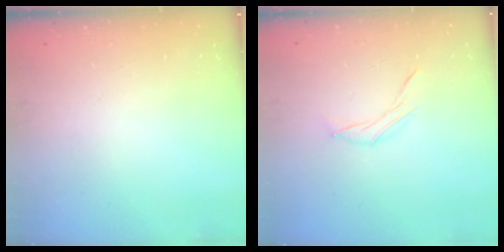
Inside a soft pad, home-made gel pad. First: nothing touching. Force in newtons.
{"total": 6.1, "press": 6.0, "slide": 1.5}